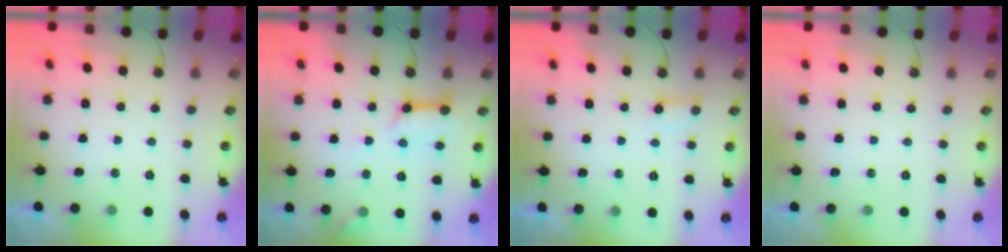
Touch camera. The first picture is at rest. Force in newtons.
{"total": 10.8, "press": 10.8, "slide": 0.9}
{"total": 3.9, "press": 3.9, "slide": 0.4}
{"total": 0.0}